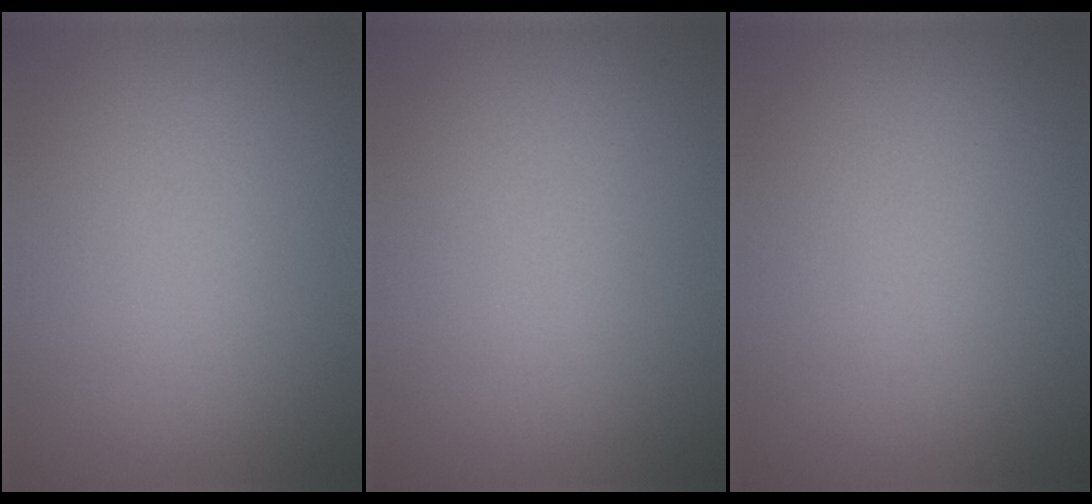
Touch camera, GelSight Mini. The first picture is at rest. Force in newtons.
{"total": 0.0}
{"total": 0.0}